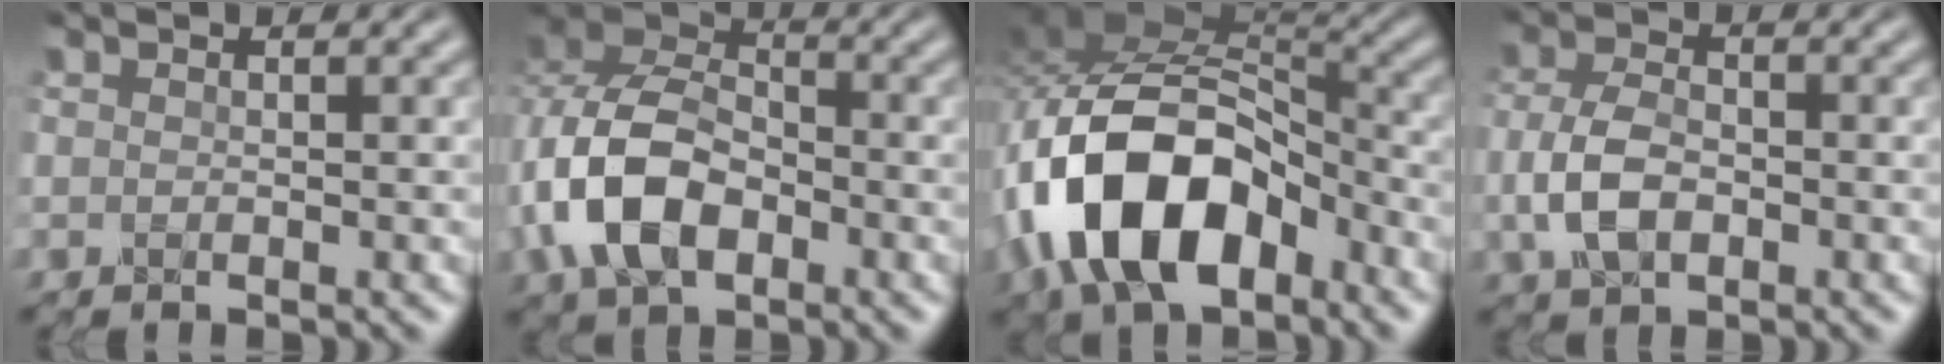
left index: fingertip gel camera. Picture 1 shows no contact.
{"total": 8.1, "force": [-2.5, 5.2, 5.6], "torque": [-0.127, 0.004, -0.055]}
{"total": 12.3, "force": [-5.1, 6.7, 8.9], "torque": [-0.182, 0.006, -0.094]}
{"total": 4.0, "force": [-1.2, 2.3, 3.1], "torque": [-0.078, 0.003, -0.025]}